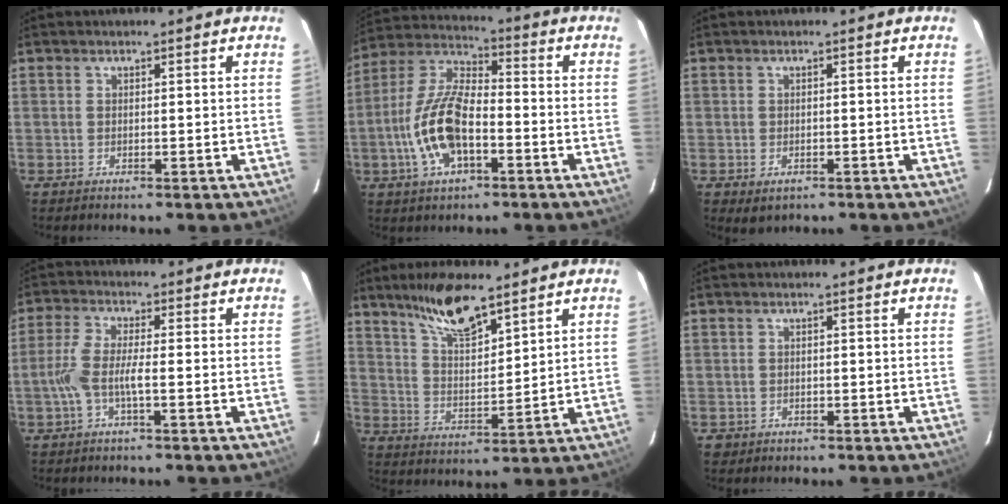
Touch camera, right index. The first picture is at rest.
{"total": 14.2, "force": [-4.4, 6.4, 11.9], "torque": [-0.253, 0.003, -0.083]}
{"total": 2.2, "force": [-0.9, 1.7, 1.1], "torque": [-0.019, -0.004, -0.009]}
{"total": 5.7, "force": [-1.6, 0.7, 5.4], "torque": [-0.124, 0.003, -0.033]}
{"total": 11.3, "force": [8.4, 2.9, 6.9], "torque": [-0.121, 0.007, 0.161]}
{"total": 1.8, "force": [-0.5, 1.7, 0.3], "torque": [-0.007, 0.002, -0.004]}